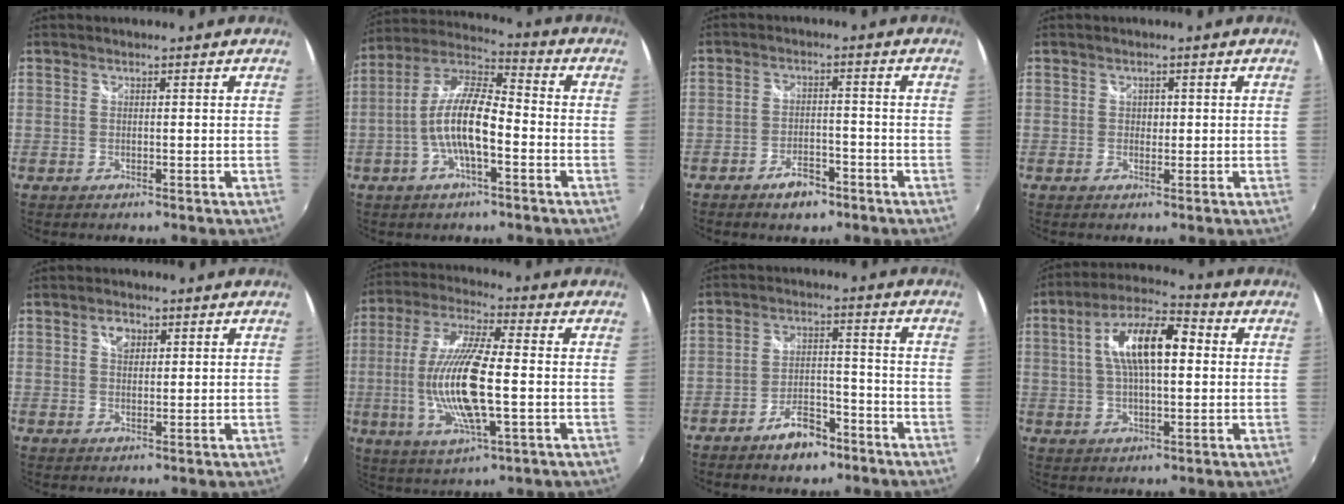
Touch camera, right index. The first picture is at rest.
{"total": 11.5, "force": [-3.2, 3.5, 10.5], "torque": [-0.218, 0.008, -0.062]}
{"total": 5.3, "force": [-3.8, 2.6, 2.7], "torque": [-0.061, 0.002, -0.056]}
{"total": 1.2, "force": [0.0, 1.1, 0.4], "torque": [-0.002, 0.001, -0.001]}
{"total": 2.9, "force": [1.2, 1.9, 1.7], "torque": [-0.025, 0.007, 0.019]}
{"total": 16.1, "force": [-1.9, 3.9, 15.5], "torque": [-0.307, -0.009, -0.034]}
{"total": 7.8, "force": [-5.6, 3.7, 4.0], "torque": [-0.080, 0.014, -0.083]}
{"total": 12.8, "force": [2.0, 5.0, 11.6], "torque": [-0.209, 0.023, 0.028]}